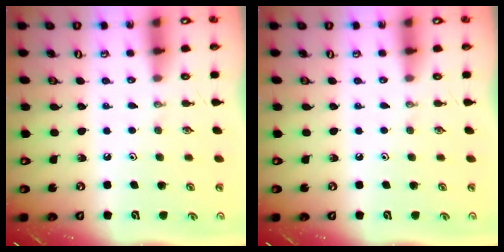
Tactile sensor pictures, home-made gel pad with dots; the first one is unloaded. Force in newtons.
{"total": 0.0}